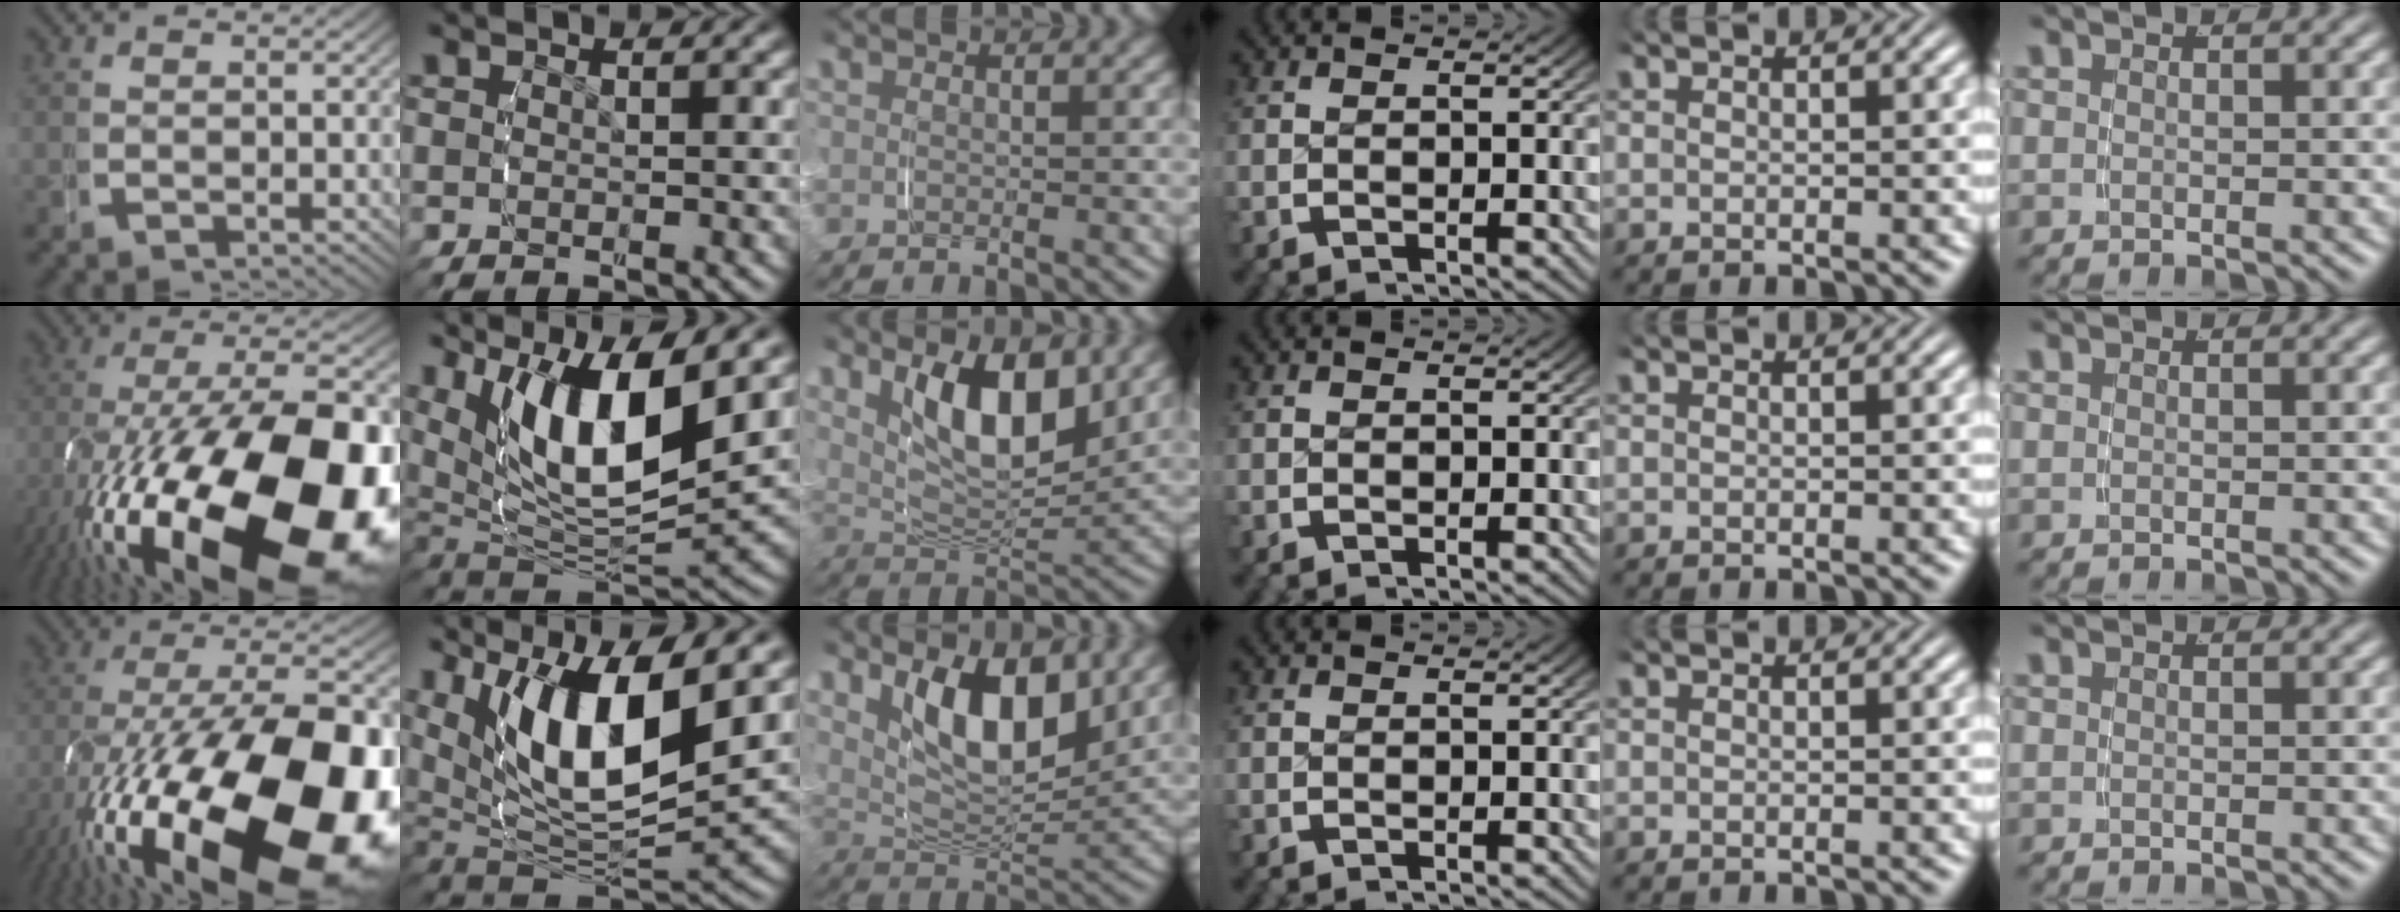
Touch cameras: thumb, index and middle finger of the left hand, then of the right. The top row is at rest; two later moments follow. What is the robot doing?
{"motion": "grasp_and_lifting", "object": "plastic wrap"}